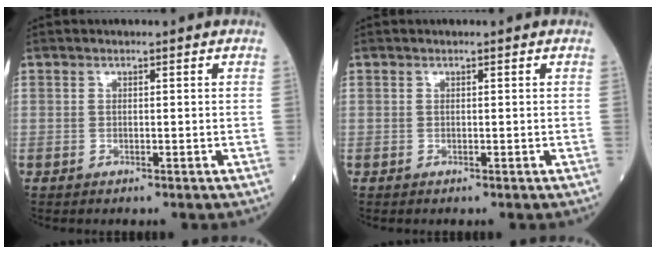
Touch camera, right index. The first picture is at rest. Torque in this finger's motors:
{"motor_torque": [0.00, 0.00, 0.00, 0.00]}